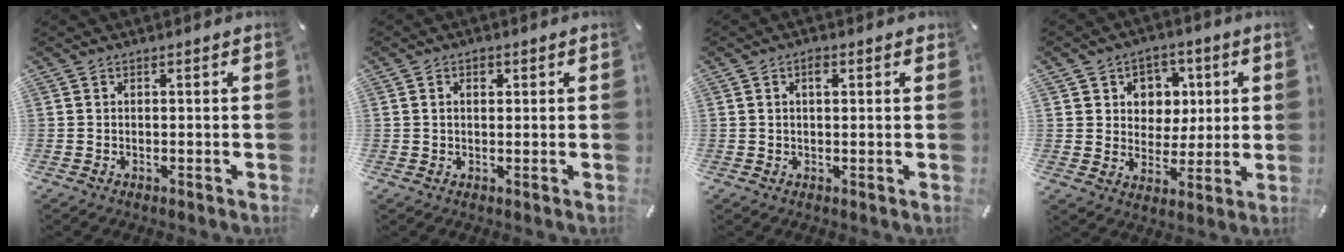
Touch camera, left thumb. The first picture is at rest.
{"total": 2.0, "force": [0.6, 1.4, 1.2], "torque": [-0.020, 0.002, 0.008]}
{"total": 2.2, "force": [0.9, 1.1, 1.7], "torque": [-0.021, -0.001, 0.011]}
{"total": 8.1, "force": [2.1, 7.8, 1.1], "torque": [-0.017, -0.018, 0.037]}